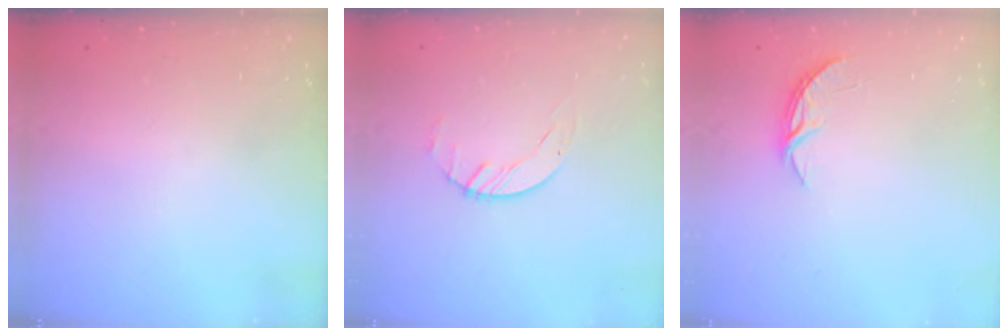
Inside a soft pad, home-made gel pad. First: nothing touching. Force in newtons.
{"total": 1.4, "press": 1.4, "slide": 0.2}
{"total": 4.2, "press": 4.2, "slide": 0.3}